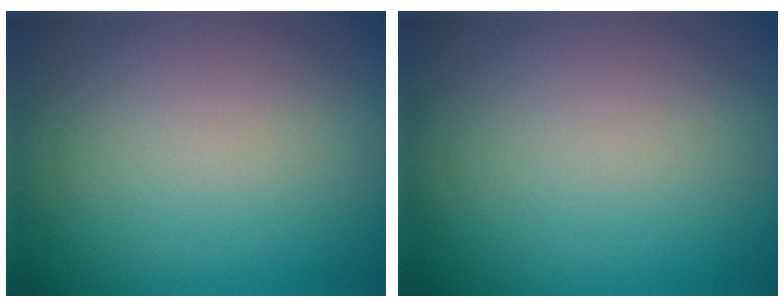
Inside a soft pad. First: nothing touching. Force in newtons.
{"total": 0.0}